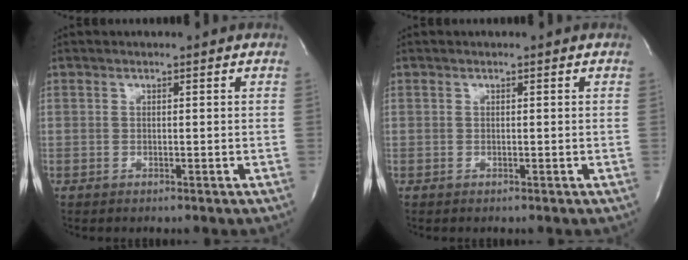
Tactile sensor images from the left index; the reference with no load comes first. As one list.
[{"total": 0.0}]